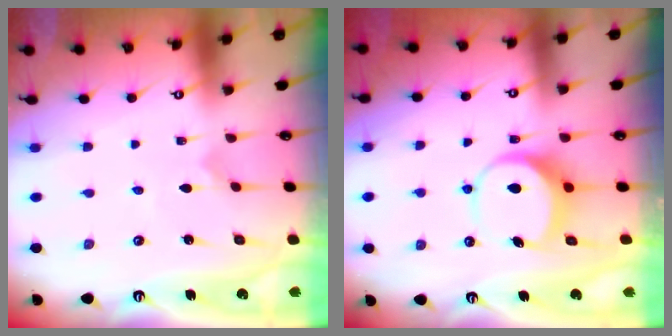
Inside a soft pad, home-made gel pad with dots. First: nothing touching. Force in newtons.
{"total": 7.9, "press": 7.8, "slide": 0.8}